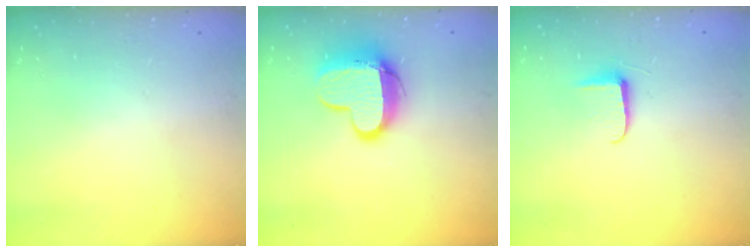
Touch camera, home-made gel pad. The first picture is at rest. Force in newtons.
{"total": 12.8, "press": 12.7, "slide": 1.4}
{"total": 5.6, "press": 5.6, "slide": 0.7}